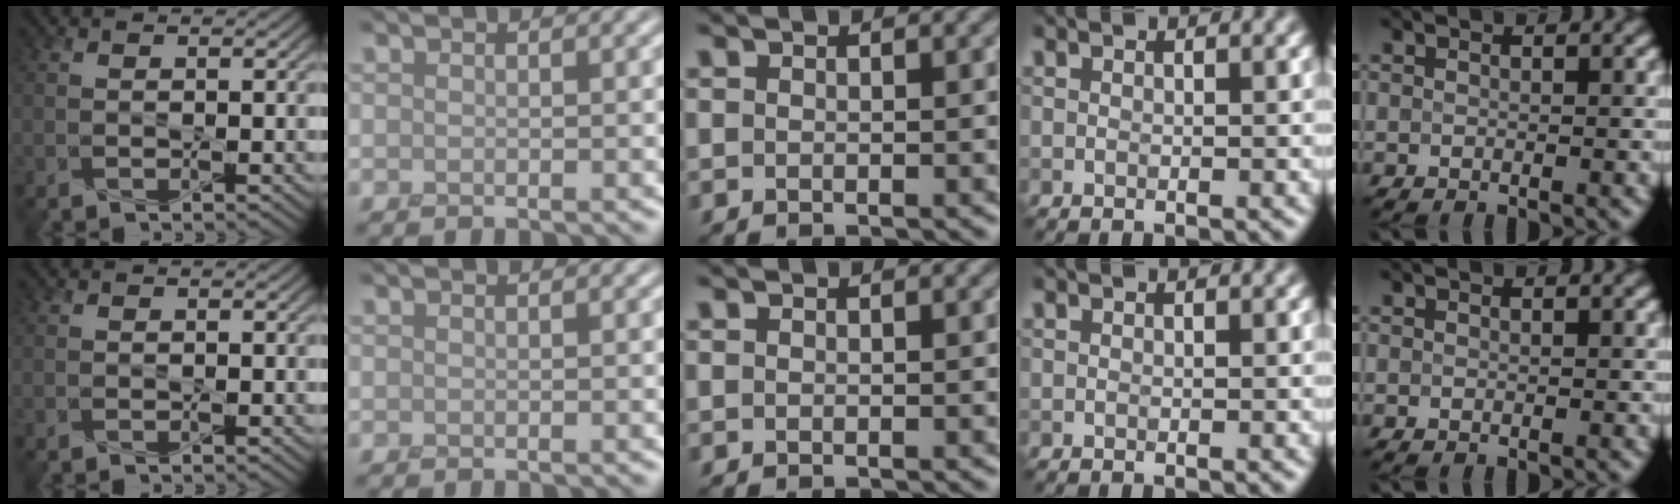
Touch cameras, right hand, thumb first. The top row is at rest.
{}